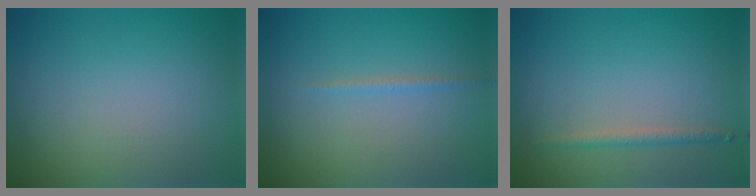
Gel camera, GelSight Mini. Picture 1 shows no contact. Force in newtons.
{"total": 0.7, "press": 0.7, "slide": 0.1}
{"total": 1.2, "press": 1.2, "slide": 0.0}